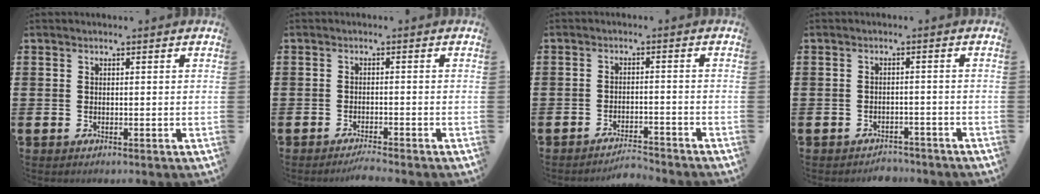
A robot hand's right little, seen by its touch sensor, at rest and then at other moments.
{"total": 1.5, "force": [-1.4, -0.2, 0.5], "torque": [-0.008, 0.001, -0.026]}
{"total": 2.6, "force": [-2.6, 0.0, 0.3], "torque": [-0.009, 0.004, -0.053]}
{"total": 1.9, "force": [-1.8, 0.2, -0.2], "torque": [-0.004, 0.005, -0.042]}